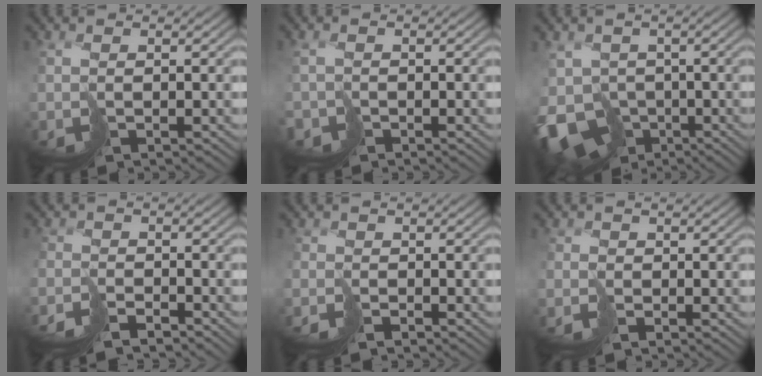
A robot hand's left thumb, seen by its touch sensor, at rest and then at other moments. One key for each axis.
{"total": 1.4, "fx": -1.1, "fy": 0.8, "fz": 0.0, "tx": 0.005, "ty": -0.004, "tz": -0.025}
{"total": 9.6, "fx": -3.9, "fy": 7.3, "fz": 4.9, "tx": -0.125, "ty": -0.025, "tz": -0.070}
{"total": 3.4, "fx": -3.4, "fy": 0.2, "fz": 0.4, "tx": 0.005, "ty": -0.001, "tz": -0.066}
{"total": 1.5, "fx": -1.4, "fy": -0.3, "fz": -0.5, "tx": 0.028, "ty": 0.002, "tz": -0.027}
{"total": 1.0, "fx": -0.5, "fy": -0.1, "fz": -0.8, "tx": 0.031, "ty": 0.005, "tz": -0.014}